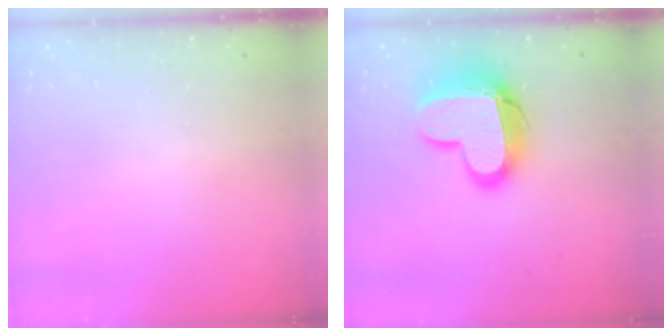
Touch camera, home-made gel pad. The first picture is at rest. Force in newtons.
{"total": 16.2, "press": 16.2, "slide": 1.4}